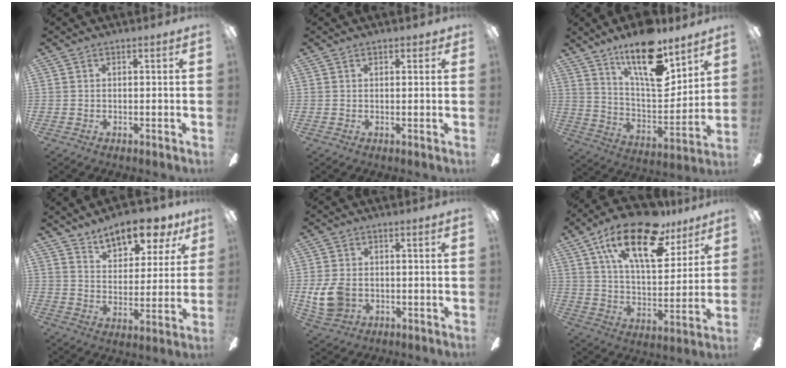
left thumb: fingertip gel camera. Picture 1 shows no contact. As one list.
[{"total": 1.2, "force": [0.8, 0.6, 0.6], "torque": [-0.004, -0.002, 0.013]}, {"total": 20.0, "force": [13.5, 7.1, 13.0], "torque": [-0.222, -0.079, 0.229]}, {"total": 11.8, "force": [9.5, 4.7, 5.2], "torque": [-0.067, -0.060, 0.167]}, {"total": 8.4, "force": [-1.4, 6.4, 5.2], "torque": [-0.117, 0.008, -0.024]}, {"total": 22.1, "force": [13.1, 9.7, 14.9], "torque": [-0.251, -0.056, 0.222]}]